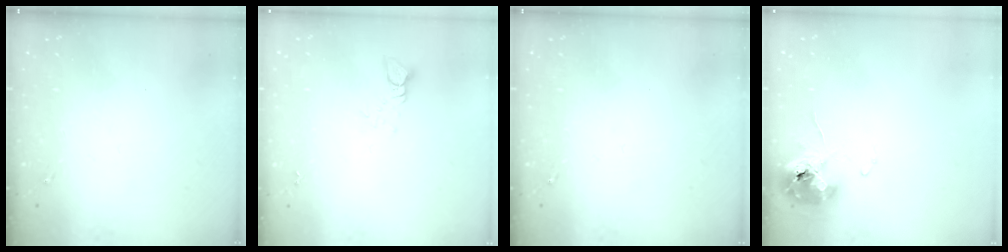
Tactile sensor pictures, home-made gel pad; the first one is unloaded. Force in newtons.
{"total": 3.9, "press": 3.8, "slide": 0.3}
{"total": 0.0}
{"total": 11.0, "press": 11.0, "slide": 1.1}